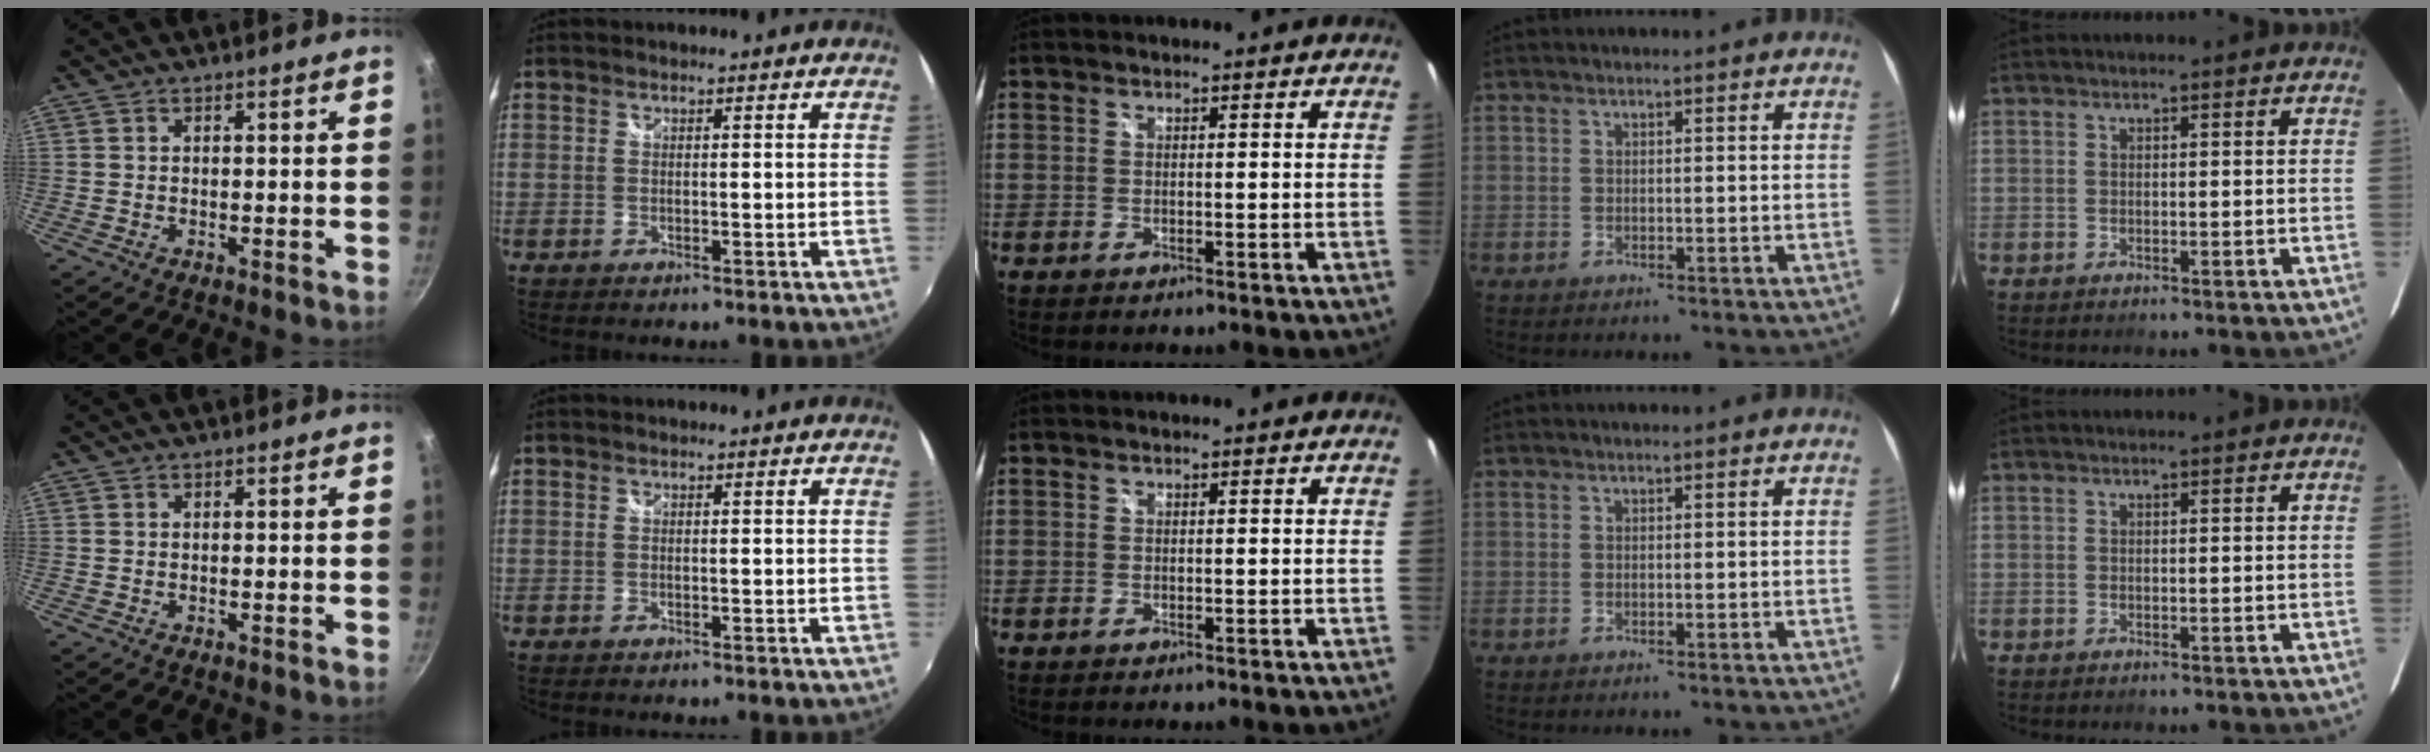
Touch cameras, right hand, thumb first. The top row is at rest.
{}